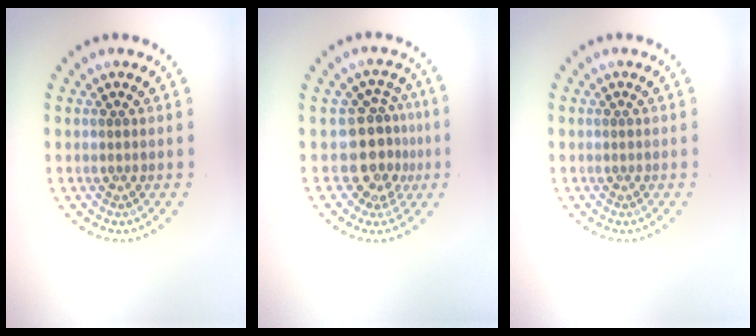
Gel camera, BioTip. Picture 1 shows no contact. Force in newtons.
{"total": 4.0, "press": 3.0, "slide": 2.5}
{"total": 0.0}